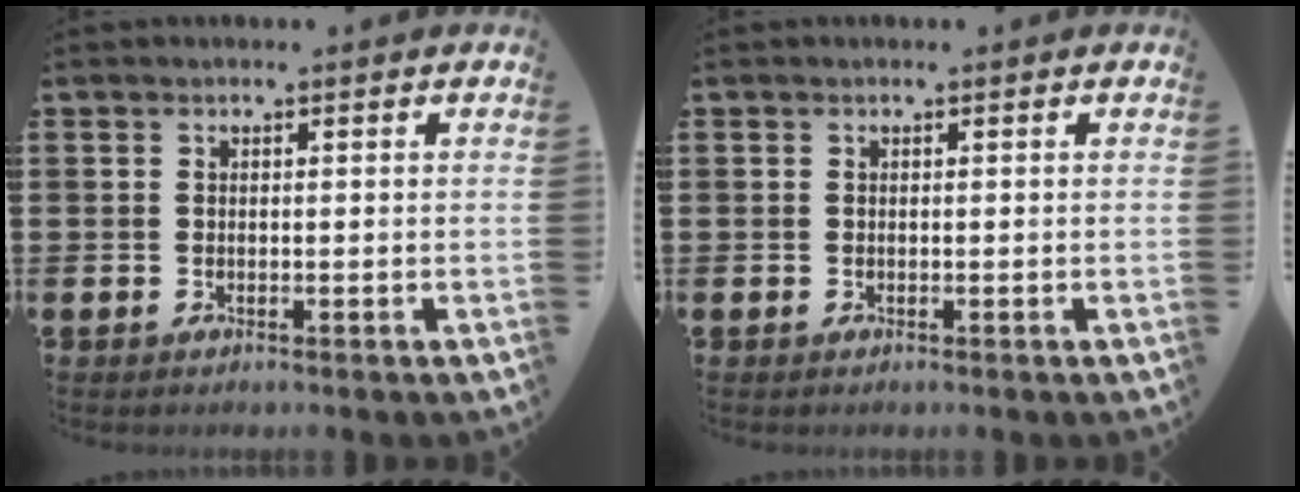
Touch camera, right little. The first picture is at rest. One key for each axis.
{"total": 0.0}